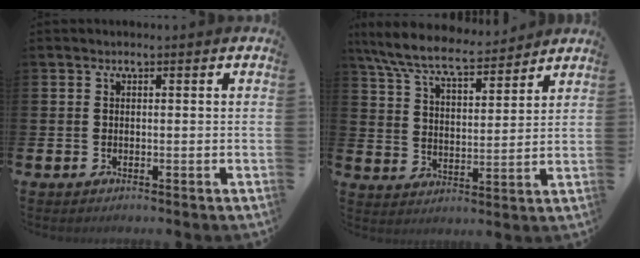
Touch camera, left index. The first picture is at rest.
{"total": 8.4, "force": [7.7, 1.3, 3.1], "torque": [-0.093, -0.041, 0.137]}